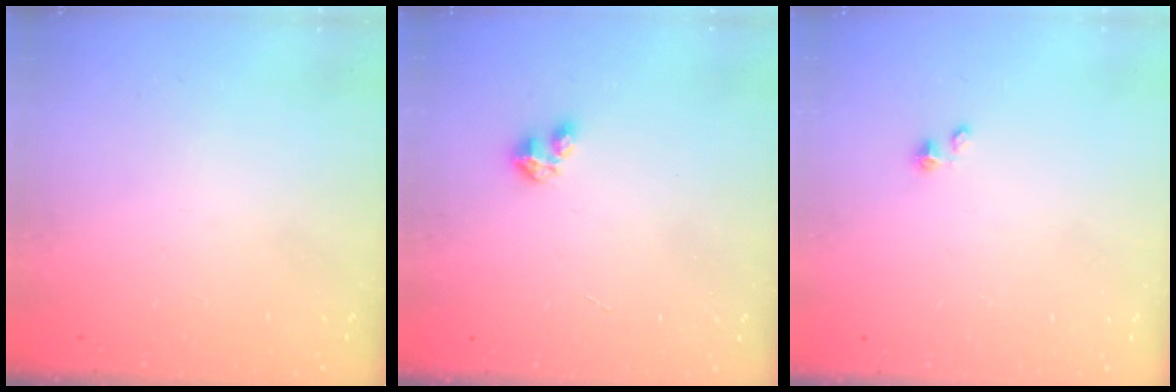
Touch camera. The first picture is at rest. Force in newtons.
{"total": 3.4, "press": 3.4, "slide": 0.4}
{"total": 1.5, "press": 1.5, "slide": 0.0}